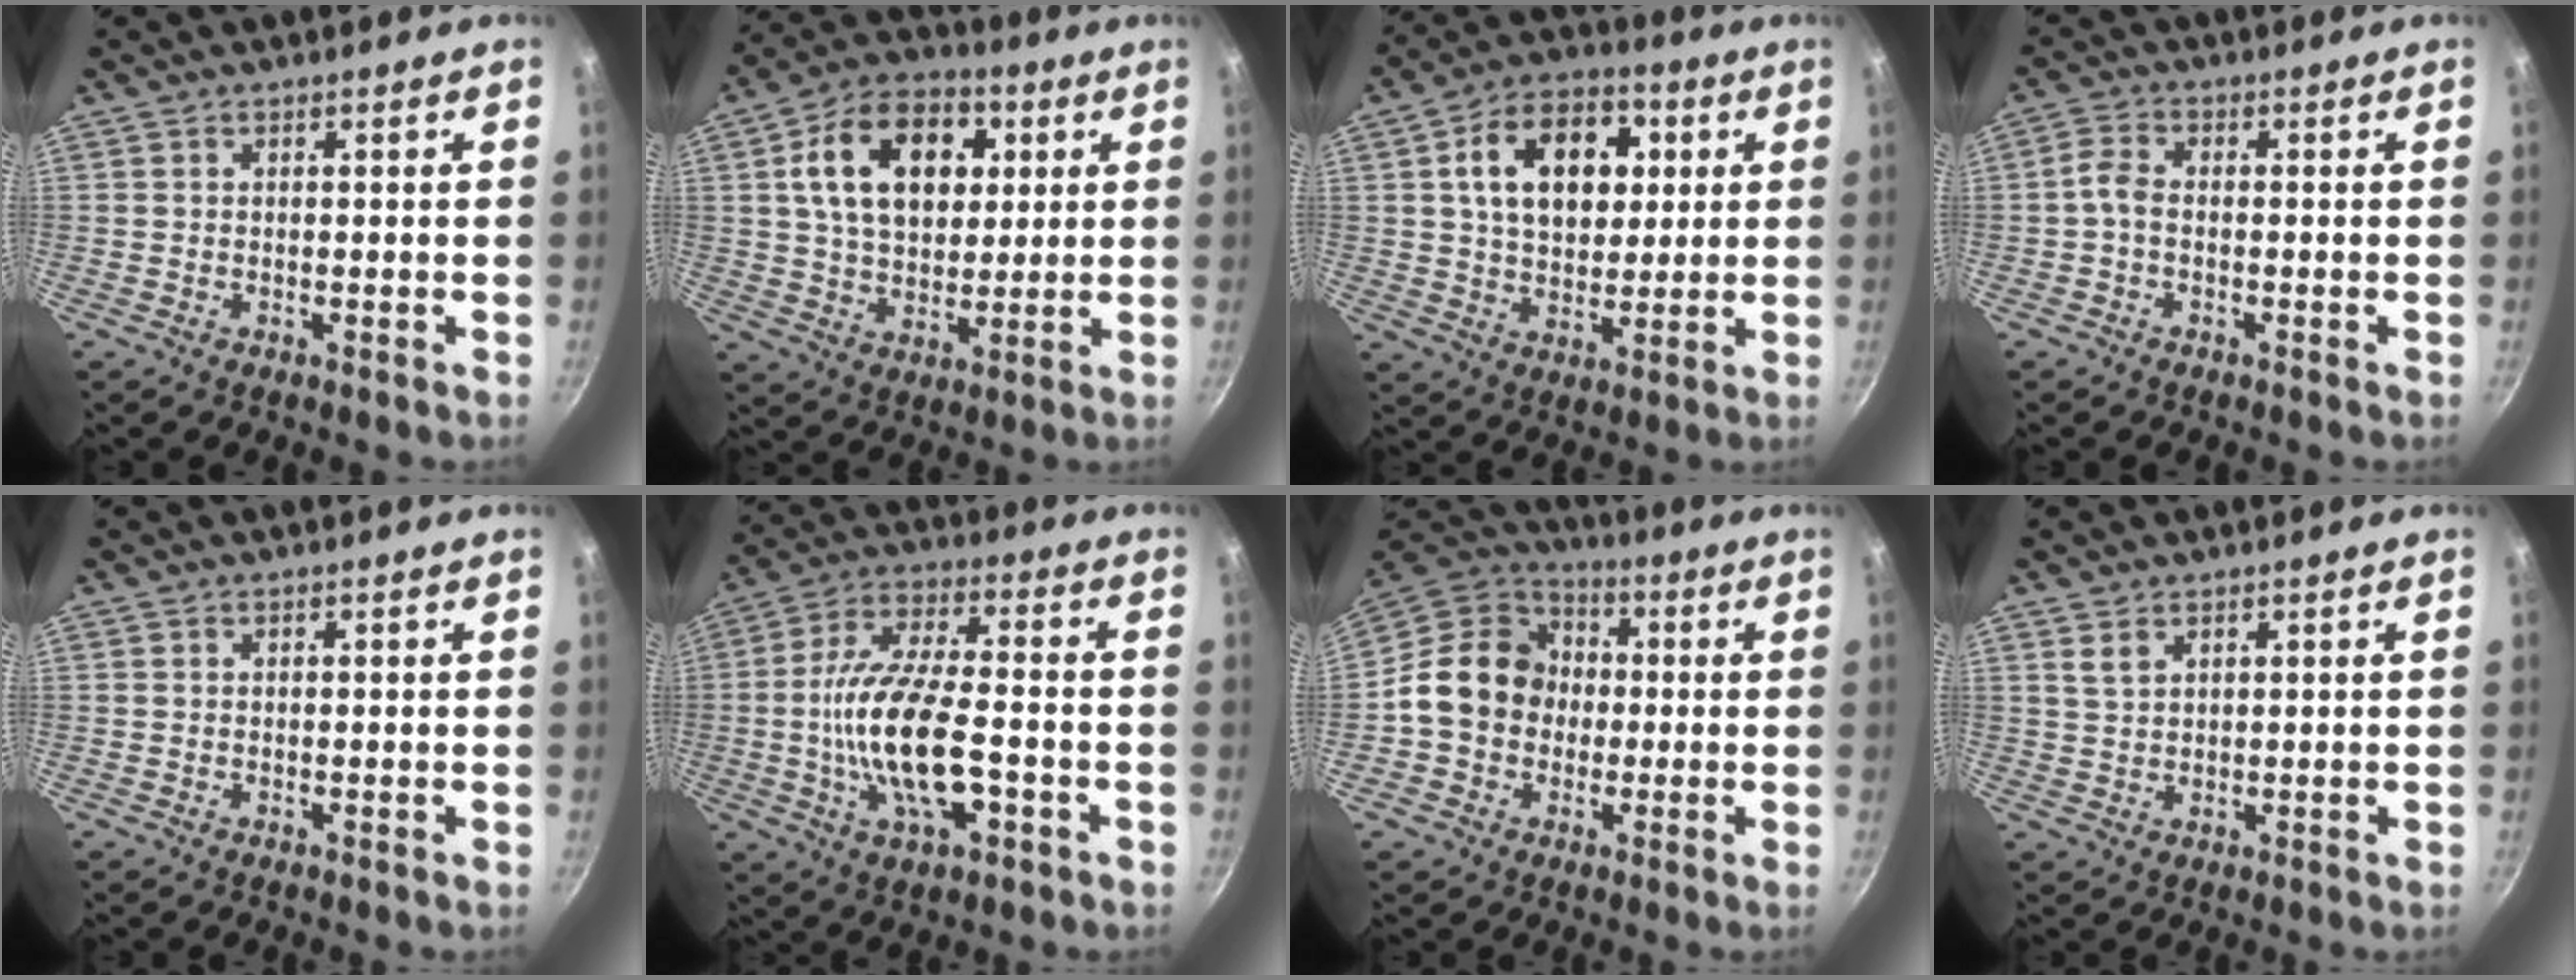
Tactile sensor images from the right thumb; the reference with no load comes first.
{"total": 17.1, "force": [4.6, 11.5, 11.9], "torque": [-0.162, 0.006, 0.068]}
{"total": 16.1, "force": [3.9, 11.0, 11.1], "torque": [-0.137, 0.008, 0.055]}
{"total": 3.0, "force": [-0.8, 1.8, 2.3], "torque": [-0.055, 0.014, -0.025]}
{"total": 0.0}
{"total": 16.7, "force": [-3.8, 6.9, 14.7], "torque": [-0.271, 0.025, -0.076]}
{"total": 14.3, "force": [-0.8, 12.1, 7.5], "torque": [-0.092, 0.036, -0.034]}
{"total": 2.7, "force": [1.6, 1.5, 1.5], "torque": [-0.025, -0.004, 0.034]}